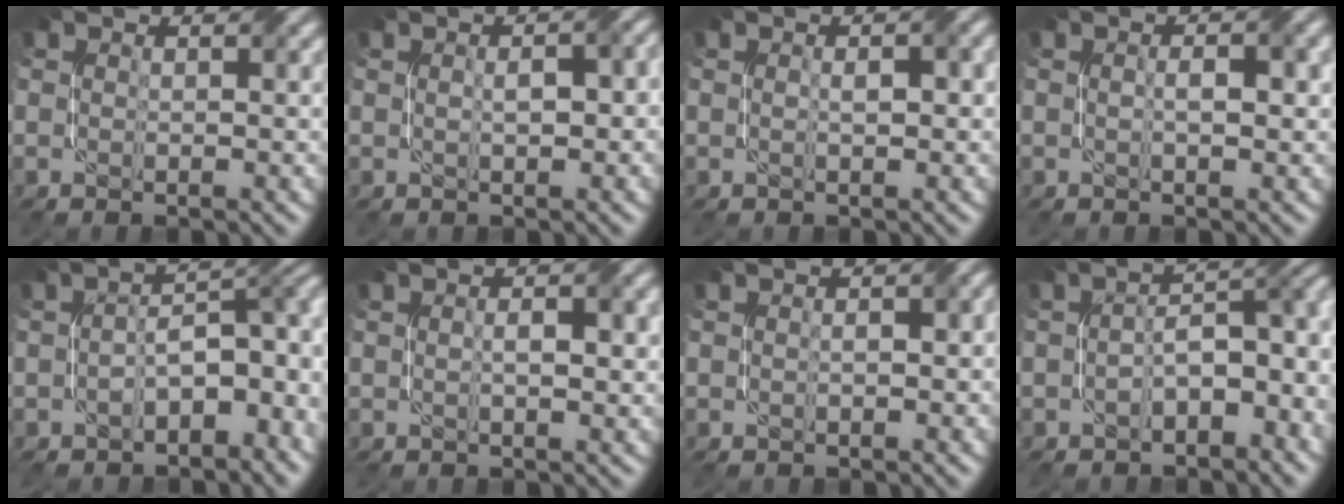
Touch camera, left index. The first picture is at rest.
{"total": 3.1, "force": [0.3, 1.3, 2.8], "torque": [-0.036, 0.007, 0.002]}
{"total": 1.5, "force": [0.1, 0.4, 1.4], "torque": [-0.026, 0.004, 0.002]}
{"total": 2.2, "force": [0.0, 0.6, 2.1], "torque": [-0.032, 0.001, -0.001]}
{"total": 6.8, "force": [-1.7, 3.4, 5.6], "torque": [-0.073, 0.011, -0.030]}
{"total": 1.9, "force": [0.0, 0.5, 1.9], "torque": [-0.031, 0.003, 0.000]}
{"total": 1.4, "force": [0.0, 0.5, 1.3], "torque": [-0.022, 0.000, -0.001]}
{"total": 5.7, "force": [-2.0, 2.6, 4.7], "torque": [-0.063, 0.013, -0.039]}